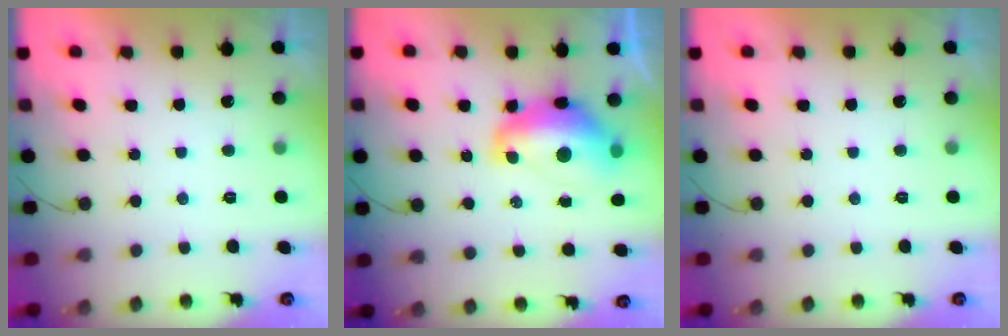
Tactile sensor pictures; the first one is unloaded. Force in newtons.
{"total": 14.4, "press": 14.4, "slide": 1.3}
{"total": 0.0}